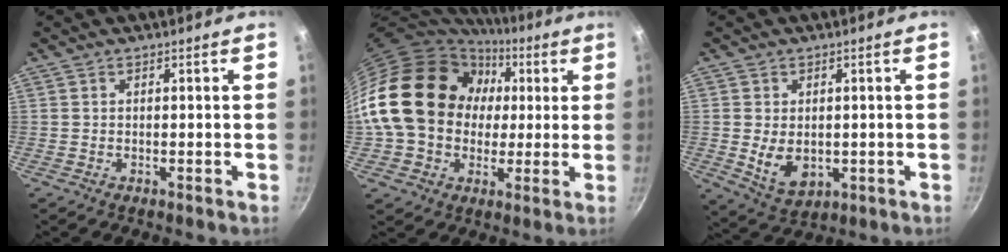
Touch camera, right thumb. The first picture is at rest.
{"total": 23.7, "force": [2.3, 19.3, 13.6], "torque": [-0.238, 0.042, 0.042]}
{"total": 7.2, "force": [-0.2, 5.1, 5.1], "torque": [-0.077, -0.014, 0.014]}